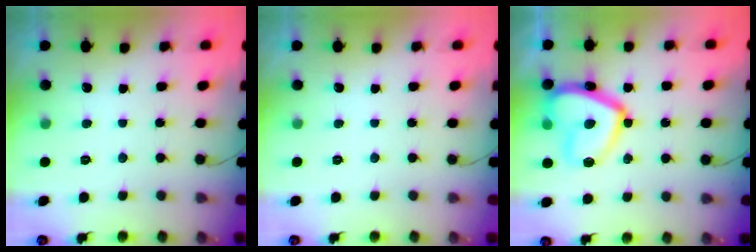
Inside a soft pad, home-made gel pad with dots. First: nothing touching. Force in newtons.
{"total": 0.0}
{"total": 17.7, "press": 17.6, "slide": 1.5}